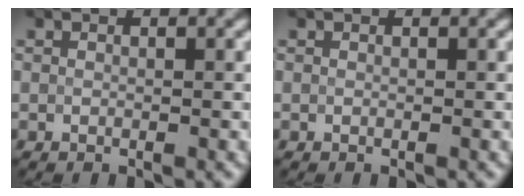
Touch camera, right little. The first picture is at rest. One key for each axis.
{"total": 0.0}